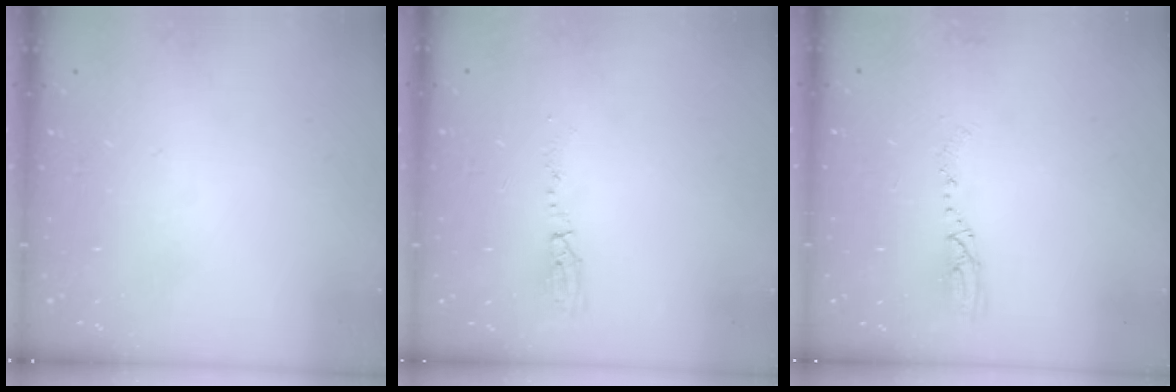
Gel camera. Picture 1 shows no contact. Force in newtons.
{"total": 10.5, "press": 5.2, "slide": 9.1}
{"total": 3.8, "press": 3.8, "slide": 0.6}